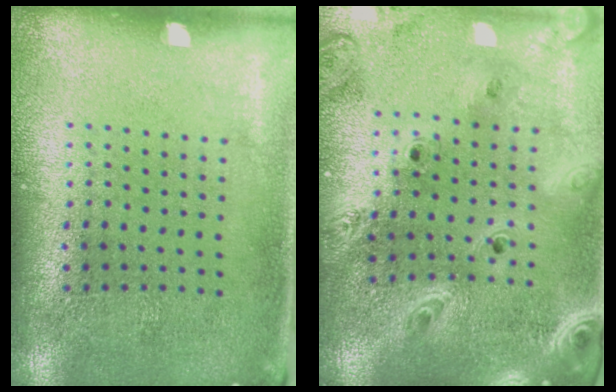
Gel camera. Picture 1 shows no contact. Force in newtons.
{"total": 3.0, "press": 2.5, "slide": 1.6}